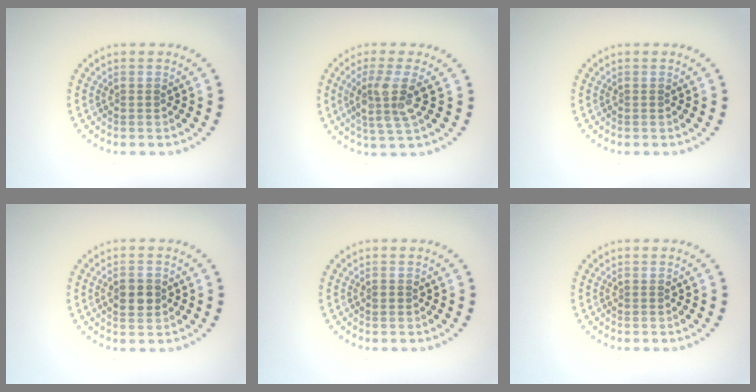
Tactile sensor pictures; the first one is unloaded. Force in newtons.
{"total": 3.6, "press": 3.0, "slide": 2.0}
{"total": 0.0}
{"total": 2.9, "press": 2.9, "slide": 0.1}
{"total": 0.5, "press": 0.5, "slide": 0.0}
{"total": 0.0}